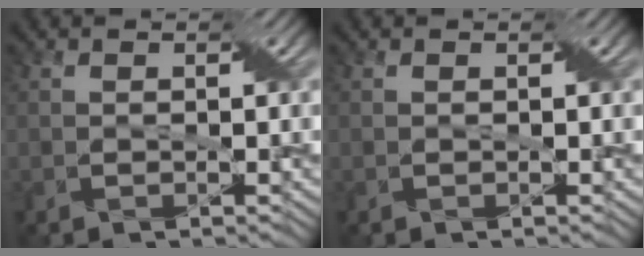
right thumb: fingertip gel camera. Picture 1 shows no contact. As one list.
[{"total": 0.0}]